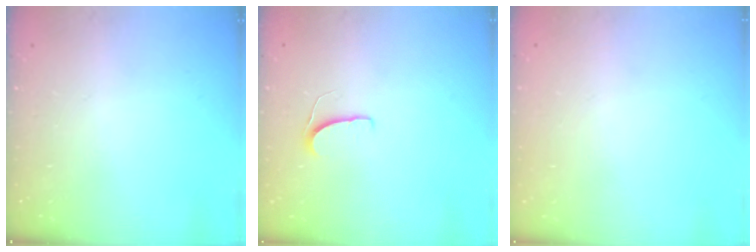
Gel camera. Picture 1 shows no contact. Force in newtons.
{"total": 5.4, "press": 5.4, "slide": 0.4}
{"total": 0.0}